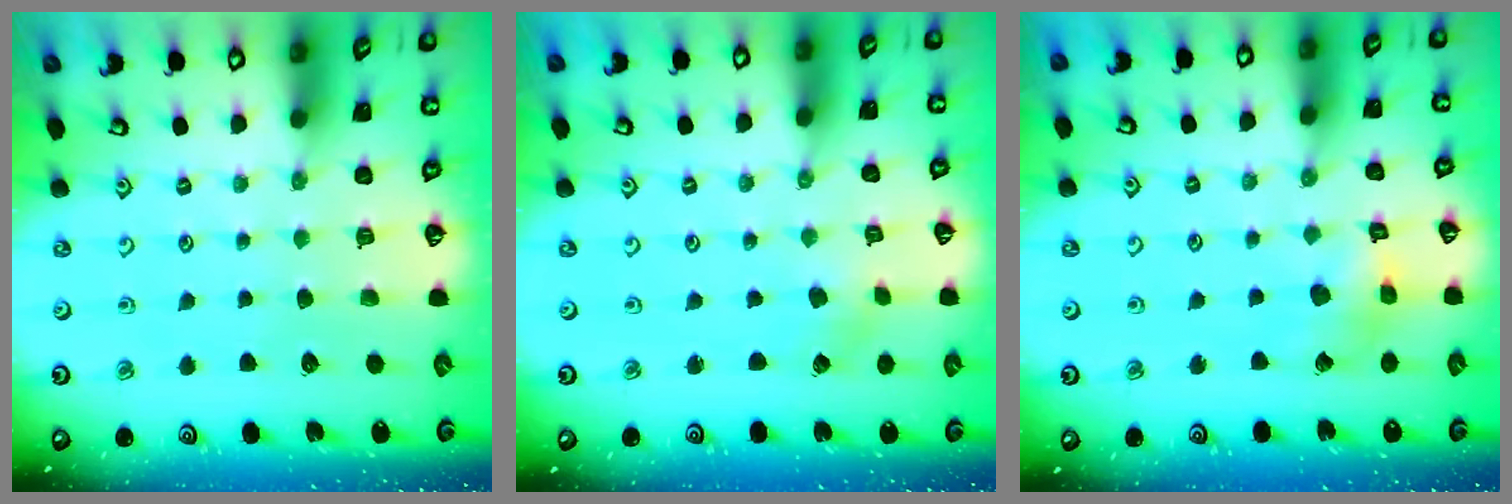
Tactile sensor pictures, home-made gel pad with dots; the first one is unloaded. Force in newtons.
{"total": 0.7, "press": 0.7, "slide": 0.0}
{"total": 6.9, "press": 6.9, "slide": 0.6}